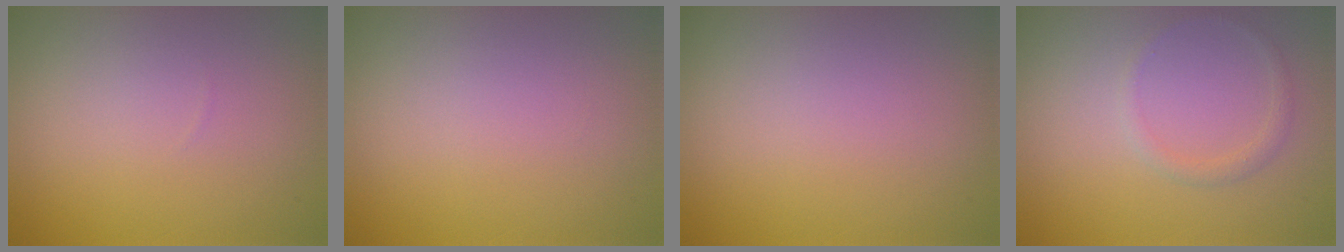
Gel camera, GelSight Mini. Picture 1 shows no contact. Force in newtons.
{"total": 0.0}
{"total": 0.0}
{"total": 1.0, "press": 1.0, "slide": 0.0}